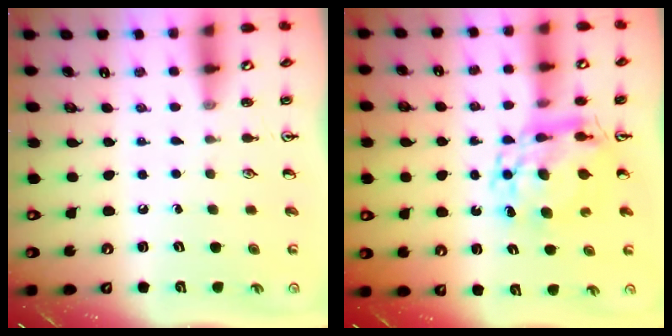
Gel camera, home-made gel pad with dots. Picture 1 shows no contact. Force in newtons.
{"total": 10.9, "press": 10.9, "slide": 1.1}